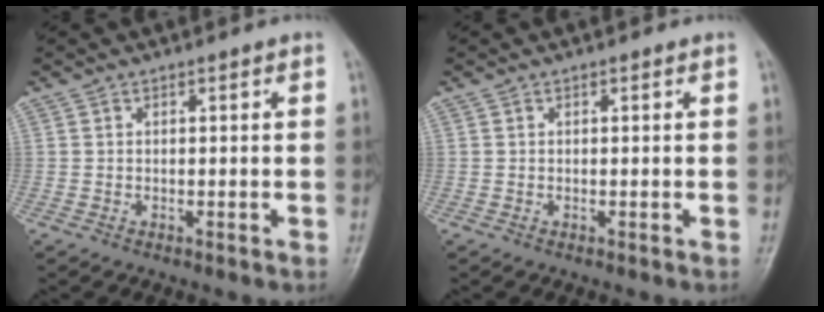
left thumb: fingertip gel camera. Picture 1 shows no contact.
{"total": 0.0}